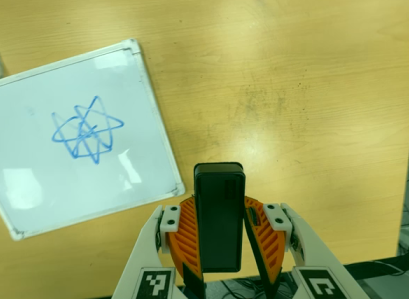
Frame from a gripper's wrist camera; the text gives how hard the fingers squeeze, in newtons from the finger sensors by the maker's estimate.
{"total": 5.3, "left": 5.1, "right": 5.5}